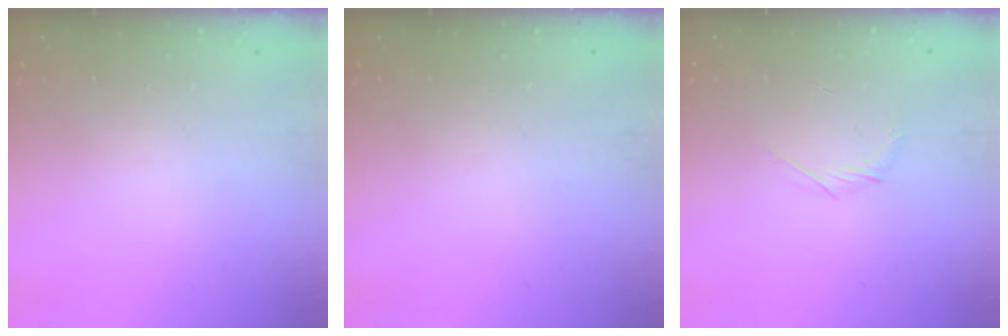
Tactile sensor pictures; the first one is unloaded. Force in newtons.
{"total": 0.0}
{"total": 4.3, "press": 4.1, "slide": 1.1}